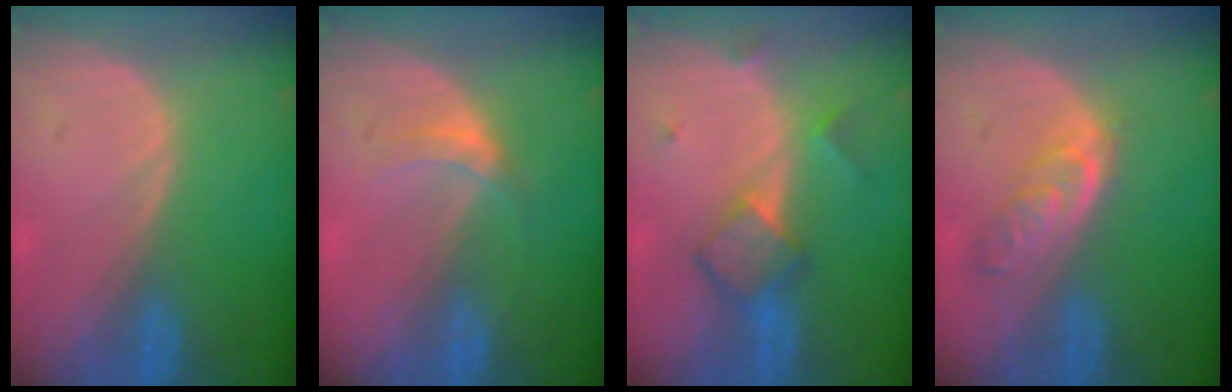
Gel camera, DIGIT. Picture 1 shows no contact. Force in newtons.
{"total": 2.9, "press": 2.5, "slide": 1.5}
{"total": 5.5, "press": 5.4, "slide": 1.0}
{"total": 4.6, "press": 4.4, "slide": 1.1}